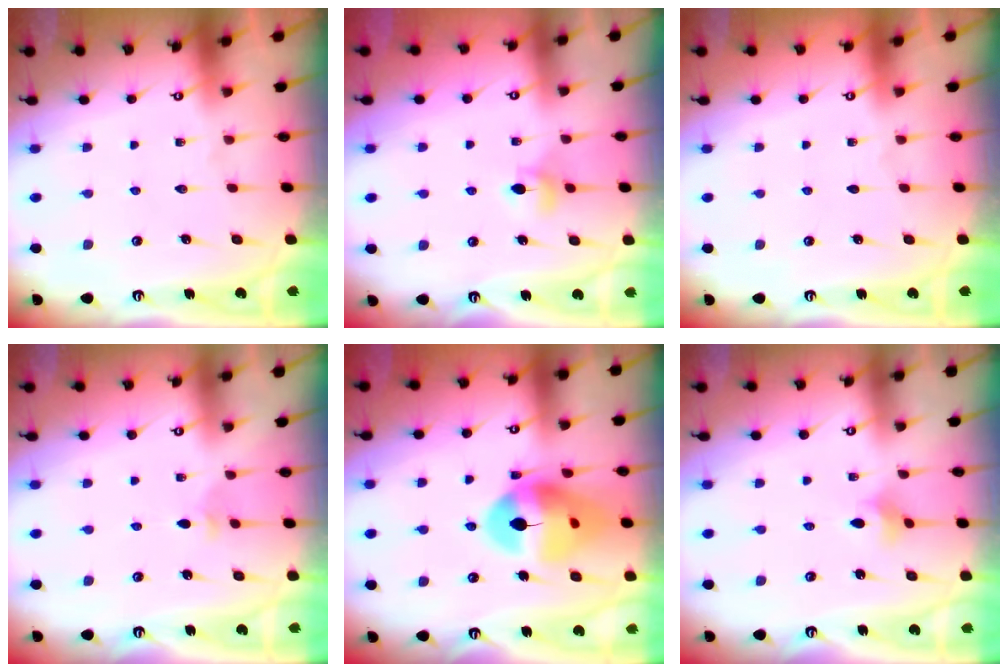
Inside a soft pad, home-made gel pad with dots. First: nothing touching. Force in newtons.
{"total": 4.6, "press": 4.5, "slide": 0.9}
{"total": 0.0}
{"total": 3.4, "press": 3.3, "slide": 0.9}
{"total": 16.8, "press": 16.7, "slide": 2.1}
{"total": 3.1, "press": 3.1, "slide": 0.5}